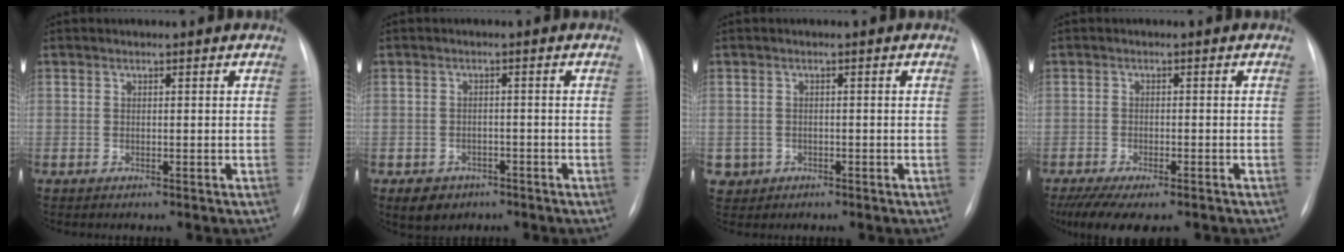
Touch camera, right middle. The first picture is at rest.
{"total": 4.1, "force": [-2.6, 3.0, 1.2], "torque": [-0.020, 0.001, -0.030]}
{"total": 2.3, "force": [-0.8, 2.2, 0.0], "torque": [-0.001, 0.005, -0.009]}
{"total": 10.1, "force": [-7.8, 3.0, 5.8], "torque": [-0.095, -0.013, -0.114]}